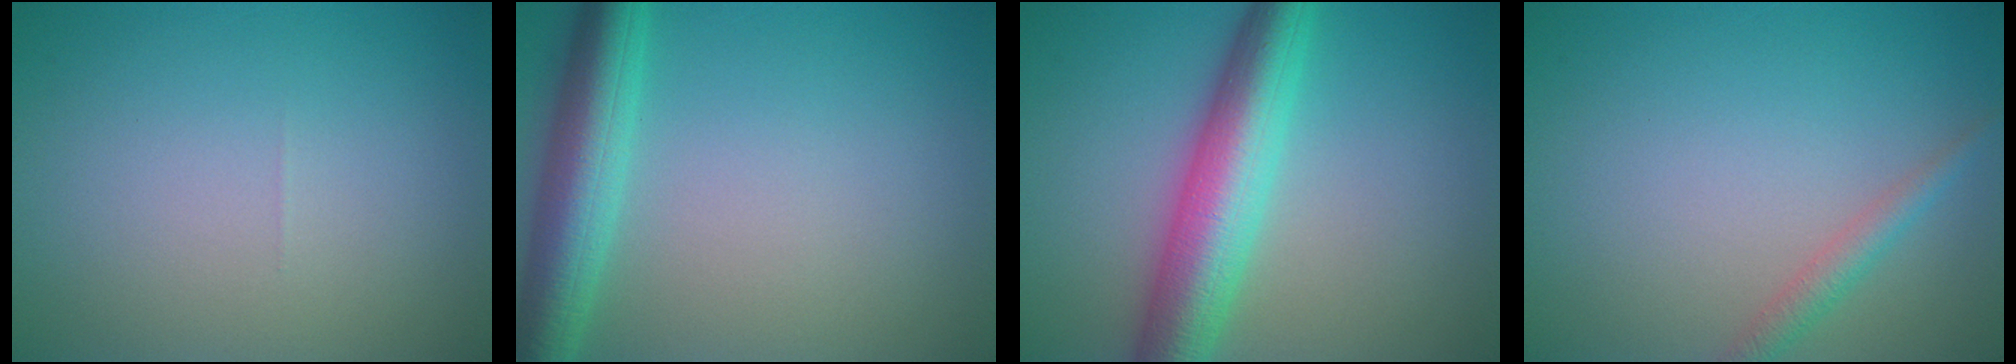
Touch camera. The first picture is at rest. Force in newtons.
{"total": 5.7, "press": 5.7, "slide": 0.2}
{"total": 7.7, "press": 7.7, "slide": 0.1}
{"total": 1.8, "press": 1.8, "slide": 0.1}